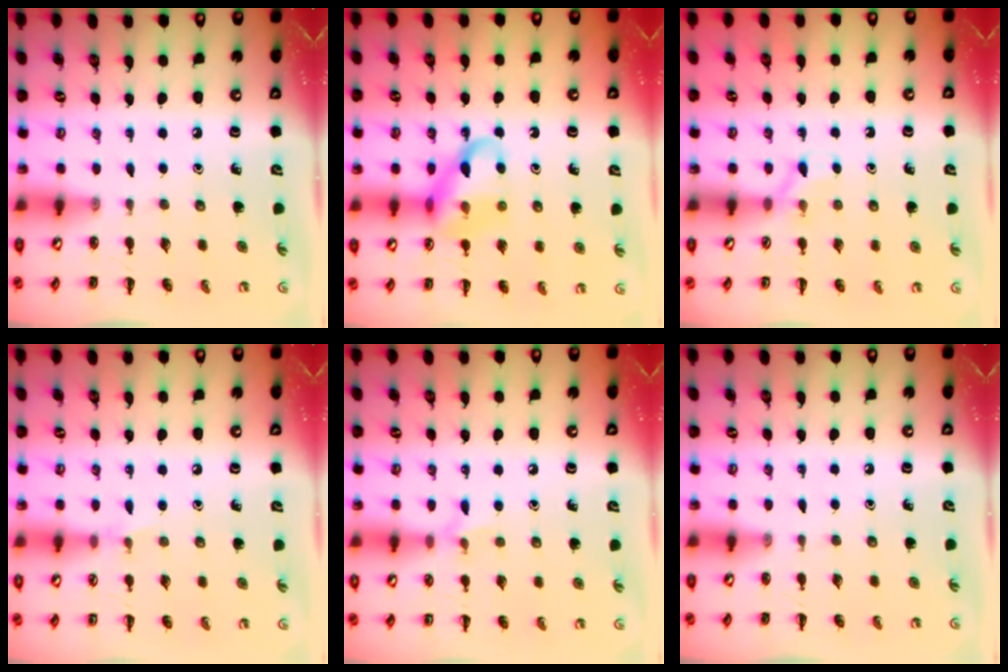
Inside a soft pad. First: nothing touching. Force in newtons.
{"total": 12.5, "press": 12.4, "slide": 1.8}
{"total": 4.4, "press": 4.1, "slide": 1.6}
{"total": 4.6, "press": 4.3, "slide": 1.6}
{"total": 5.4, "press": 5.1, "slide": 1.7}
{"total": 0.0}